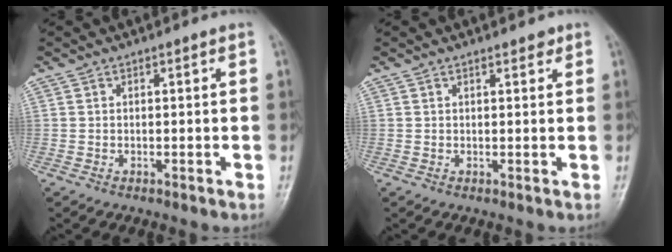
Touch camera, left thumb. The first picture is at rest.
{"total": 1.6, "force": [1.1, 0.7, 0.8], "torque": [-0.004, -0.005, 0.013]}